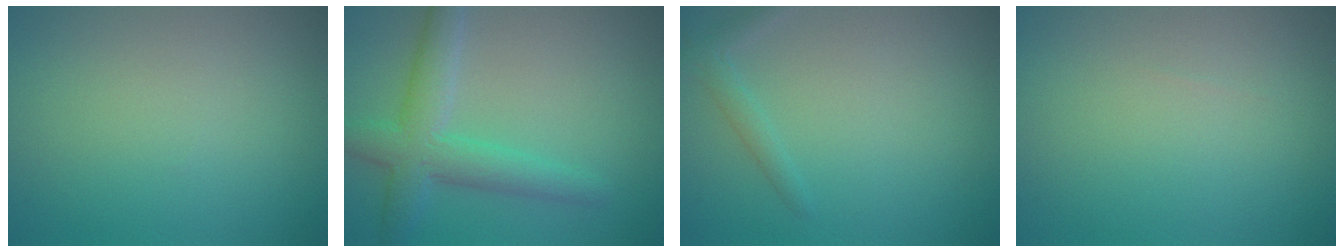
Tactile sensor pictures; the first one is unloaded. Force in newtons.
{"total": 4.7, "press": 4.7, "slide": 0.1}
{"total": 1.4, "press": 1.4, "slide": 0.0}
{"total": 0.0}